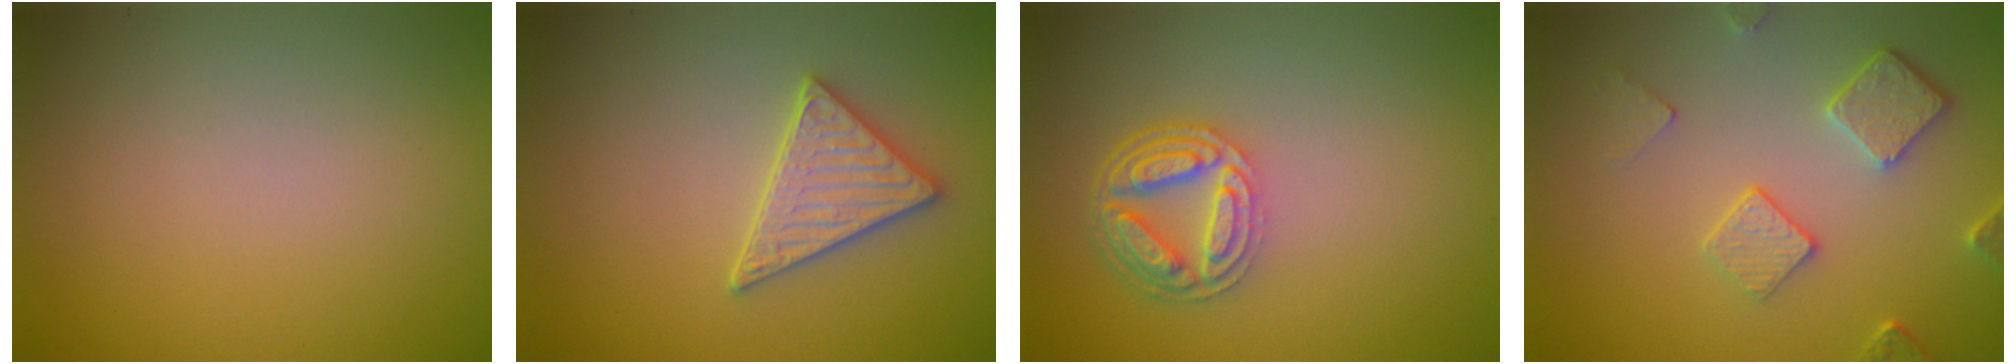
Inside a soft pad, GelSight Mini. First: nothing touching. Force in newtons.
{"total": 3.0, "press": 2.9, "slide": 0.7}
{"total": 4.6, "press": 3.6, "slide": 2.9}
{"total": 3.6, "press": 3.0, "slide": 2.0}